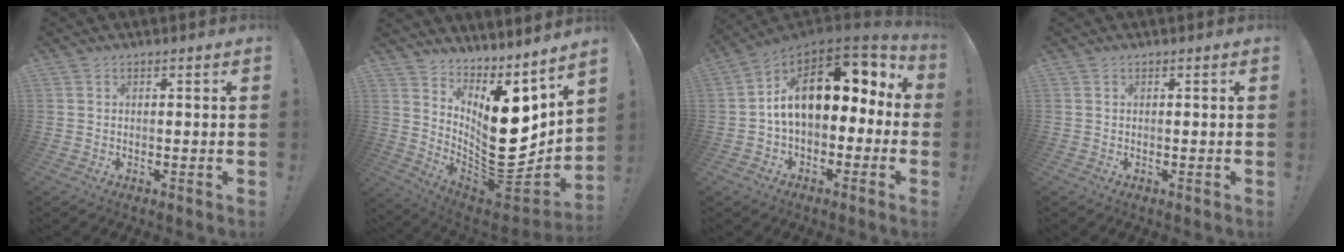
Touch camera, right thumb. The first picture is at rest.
{"total": 17.9, "force": [2.3, 9.8, 14.8], "torque": [-0.190, -0.049, 0.053]}
{"total": 17.7, "force": [4.1, 9.6, 14.4], "torque": [-0.220, -0.008, 0.076]}
{"total": 0.0}